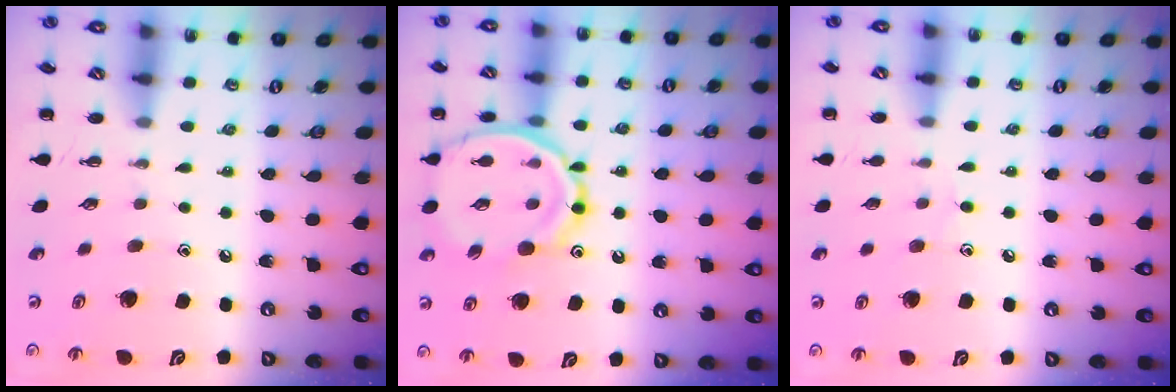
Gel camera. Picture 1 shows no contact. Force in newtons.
{"total": 16.3, "press": 16.1, "slide": 2.5}
{"total": 5.0, "press": 4.6, "slide": 1.8}